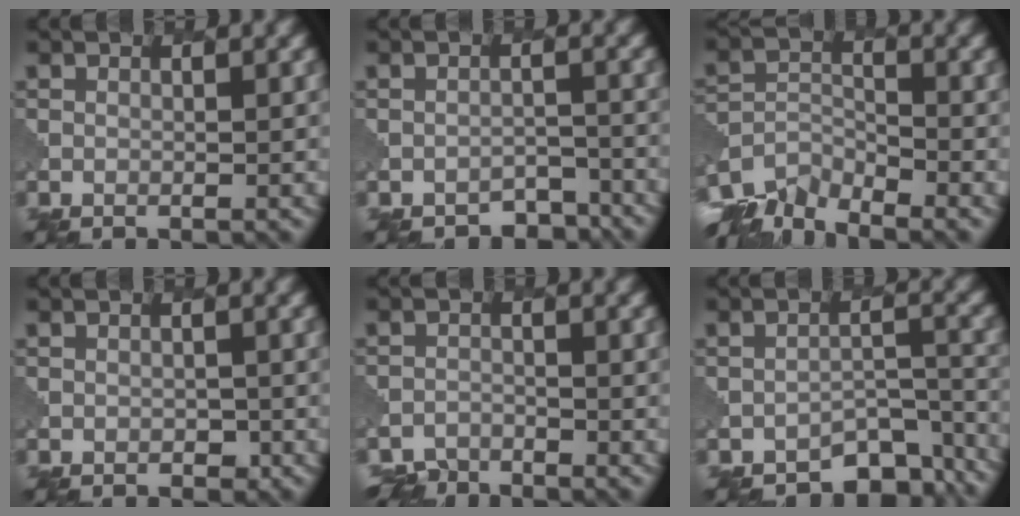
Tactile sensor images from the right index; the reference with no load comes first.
{"total": 2.9, "force": [-2.8, 0.6, 0.0], "torque": [-0.001, 0.000, -0.035]}
{"total": 6.0, "force": [-5.5, 1.9, 1.5], "torque": [-0.036, -0.011, -0.106]}
{"total": 0.7, "force": [-0.3, 0.6, 0.1], "torque": [-0.005, -0.002, -0.004]}
{"total": 2.7, "force": [-2.7, 0.2, -0.7], "torque": [0.002, -0.004, -0.052]}
{"total": 5.7, "force": [-4.7, 2.4, 2.2], "torque": [-0.023, -0.009, -0.067]}